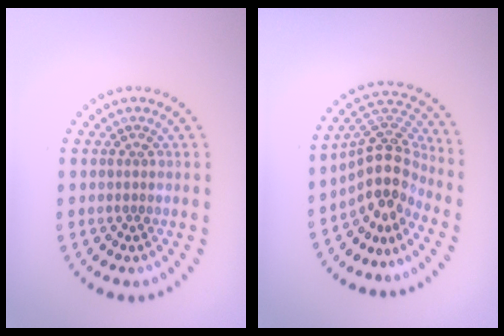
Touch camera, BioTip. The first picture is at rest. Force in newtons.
{"total": 4.5, "press": 3.4, "slide": 3.0}